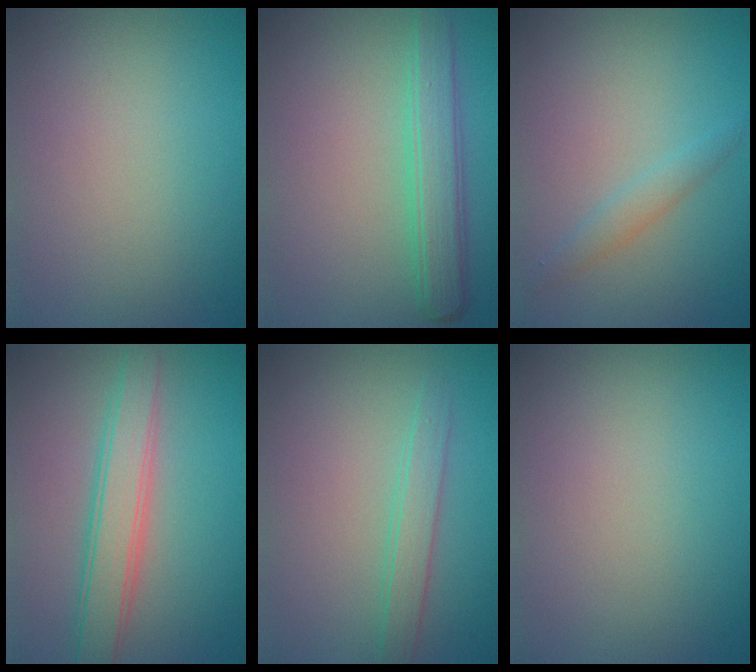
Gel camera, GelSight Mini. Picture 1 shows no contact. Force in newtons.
{"total": 3.6, "press": 3.6, "slide": 0.3}
{"total": 1.6, "press": 1.6, "slide": 0.1}
{"total": 4.1, "press": 4.1, "slide": 0.2}
{"total": 2.0, "press": 2.0, "slide": 0.2}
{"total": 0.0}